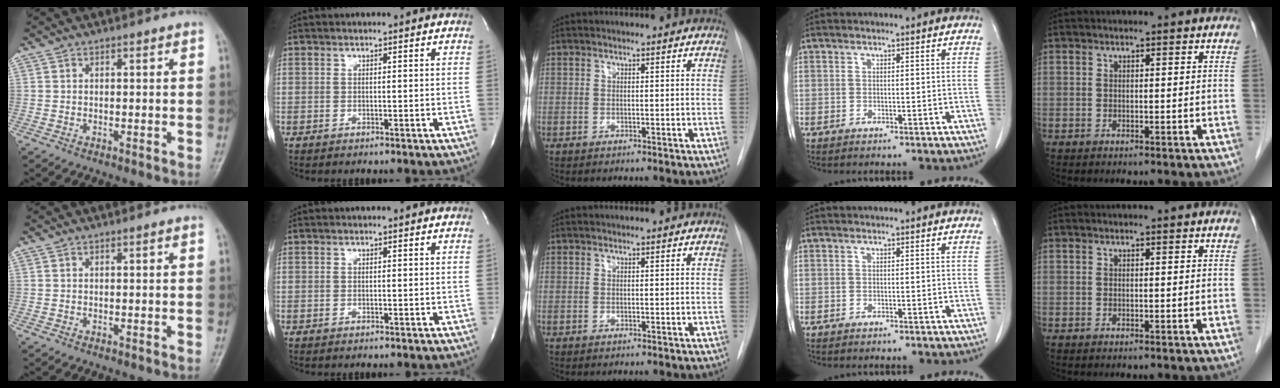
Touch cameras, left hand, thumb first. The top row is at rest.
{}